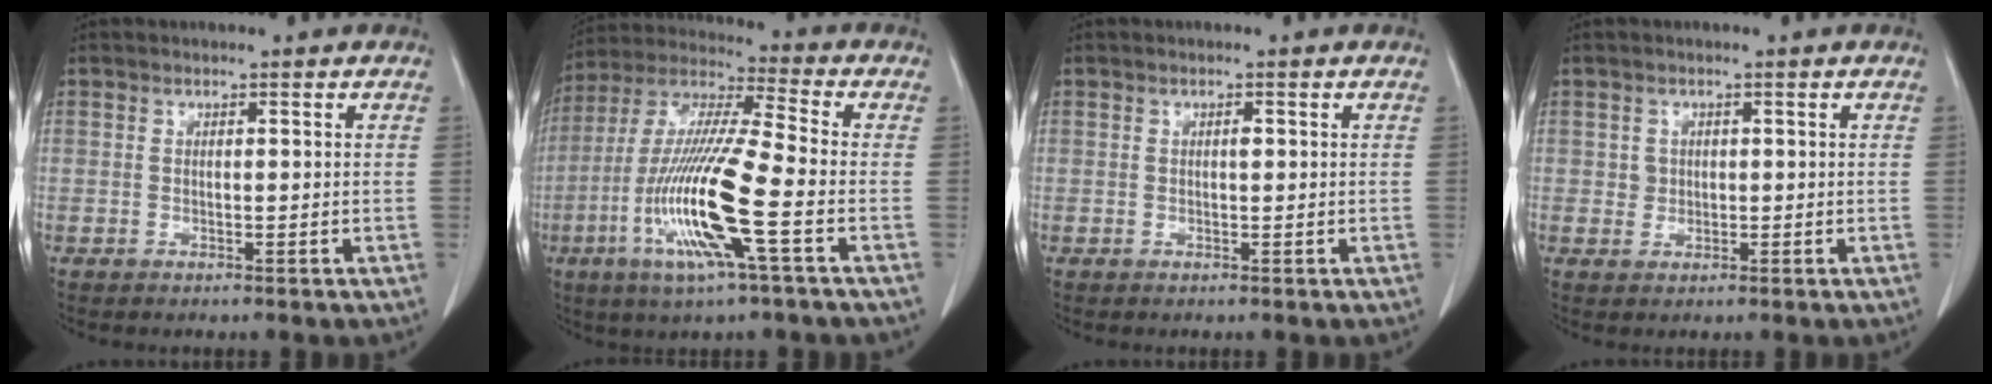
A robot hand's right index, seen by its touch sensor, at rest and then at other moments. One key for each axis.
{"total": 16.3, "fx": -5.2, "fy": 0.3, "fz": 15.5, "tx": -0.322, "ty": -0.016, "tz": -0.105}
{"total": 0.6, "fx": 0.1, "fy": 0.2, "fz": 0.6, "tx": -0.011, "ty": 0.001, "tz": 0.001}
{"total": 1.5, "fx": 0.2, "fy": 1.5, "fz": 0.3, "tx": -0.002, "ty": 0.002, "tz": 0.004}